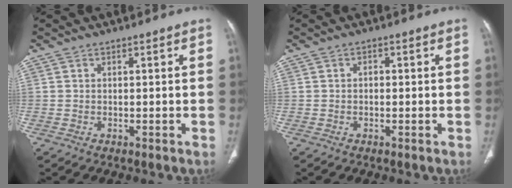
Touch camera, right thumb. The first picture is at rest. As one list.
[{"total": 1.0, "force": [-0.1, 0.8, 0.7], "torque": [-0.010, 0.005, -0.003]}]